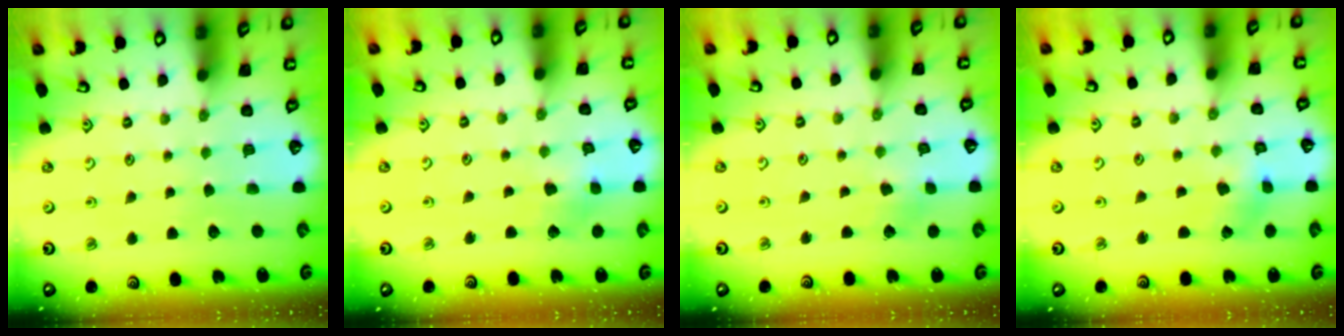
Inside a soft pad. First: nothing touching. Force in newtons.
{"total": 3.7, "press": 3.6, "slide": 0.5}
{"total": 3.4, "press": 3.4, "slide": 0.4}
{"total": 1.3, "press": 1.2, "slide": 0.3}